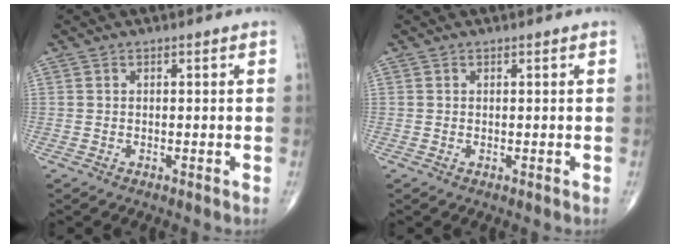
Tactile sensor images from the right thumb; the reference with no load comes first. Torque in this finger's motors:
{"motor_torque": [-0.06, -0.01, -0.10, 0.02, 0.04]}